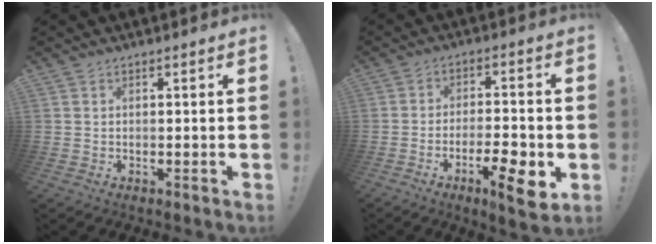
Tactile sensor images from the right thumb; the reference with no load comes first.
{"total": 11.0, "force": [-5.0, 3.1, 9.4], "torque": [-0.119, 0.022, -0.077]}